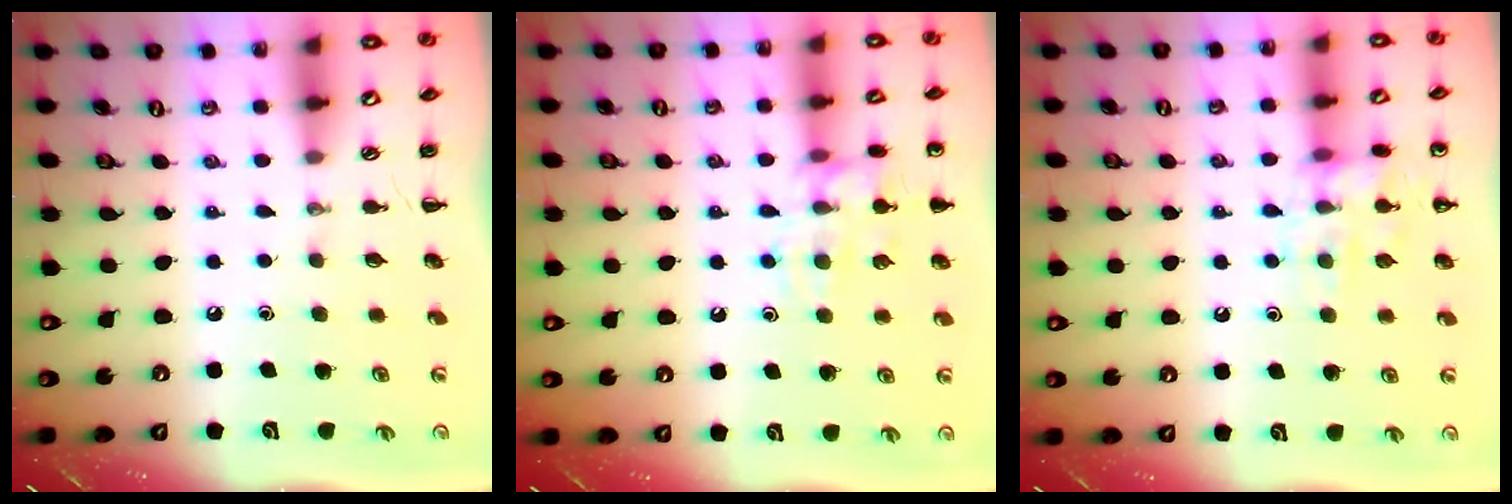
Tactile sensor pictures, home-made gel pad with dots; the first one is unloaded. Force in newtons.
{"total": 13.0, "press": 13.0, "slide": 1.3}
{"total": 12.2, "press": 12.2, "slide": 0.7}